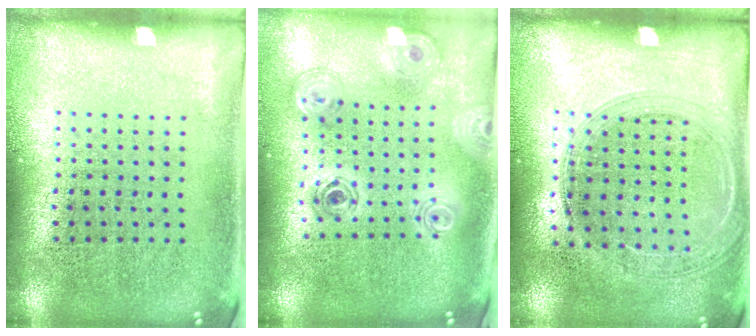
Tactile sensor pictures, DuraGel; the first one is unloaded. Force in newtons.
{"total": 1.3, "press": 1.2, "slide": 0.5}
{"total": 1.5, "press": 1.4, "slide": 0.3}